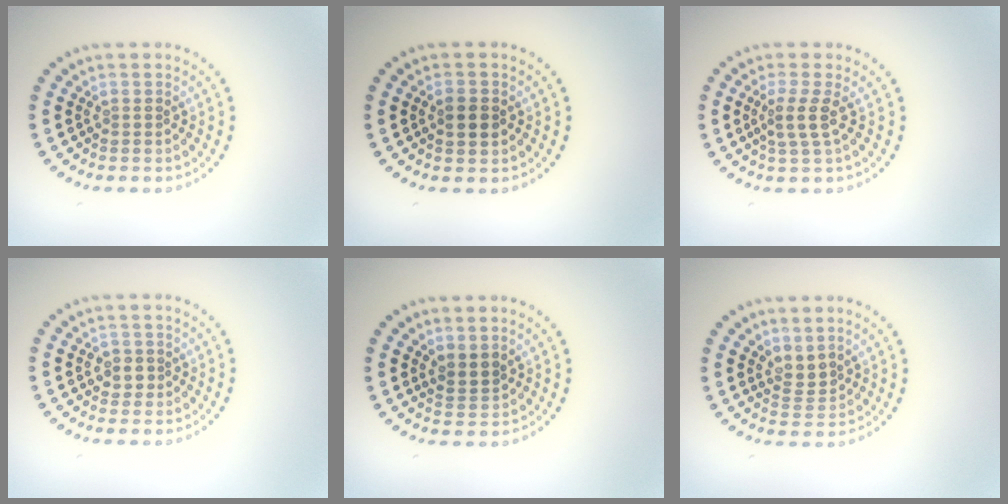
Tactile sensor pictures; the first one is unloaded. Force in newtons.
{"total": 1.8, "press": 1.8, "slide": 0.1}
{"total": 2.2, "press": 1.7, "slide": 1.4}
{"total": 1.5, "press": 1.4, "slide": 0.6}
{"total": 1.7, "press": 1.3, "slide": 1.1}
{"total": 1.9, "press": 1.4, "slide": 1.3}